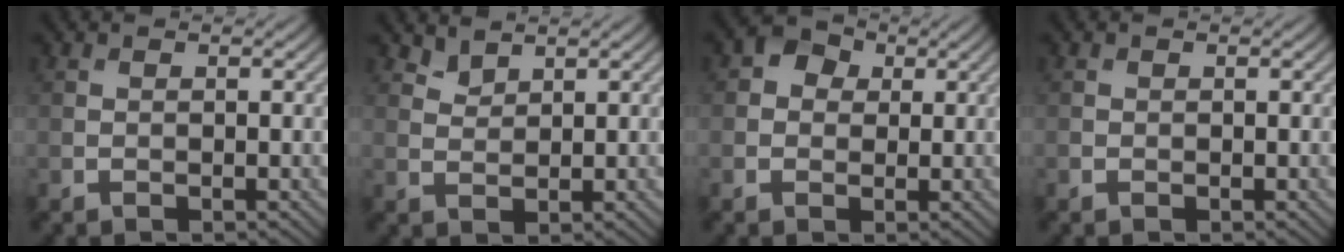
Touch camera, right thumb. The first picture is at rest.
{"total": 1.9, "force": [1.7, 0.6, 0.5], "torque": [-0.016, -0.004, 0.040]}
{"total": 3.2, "force": [0.8, 2.7, 1.5], "torque": [-0.025, 0.005, 0.003]}
{"total": 0.0}